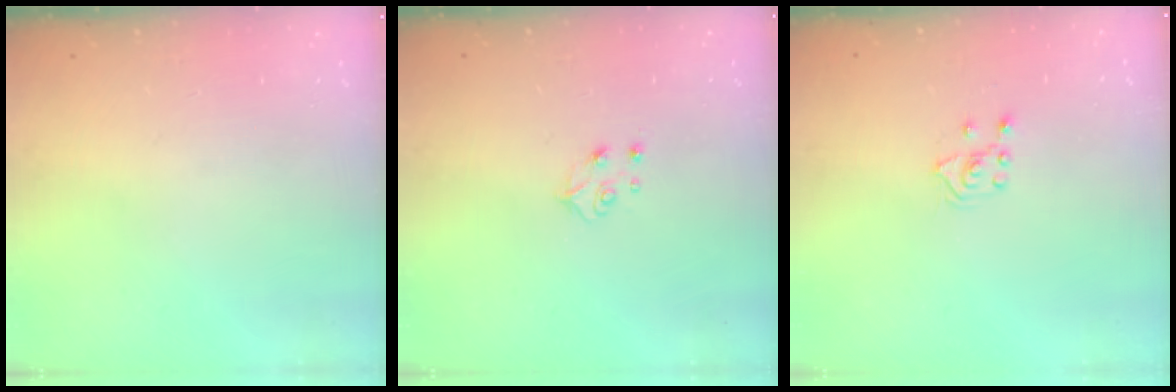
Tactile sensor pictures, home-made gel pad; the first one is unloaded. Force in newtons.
{"total": 5.2, "press": 5.1, "slide": 0.7}
{"total": 3.0, "press": 2.9, "slide": 0.7}